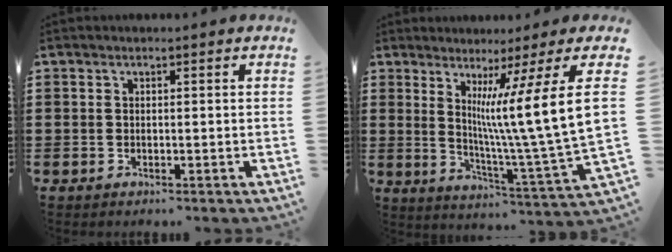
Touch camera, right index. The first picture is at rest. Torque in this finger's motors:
{"motor_torque": [1.81, 0.33, 1.03, 0.17]}